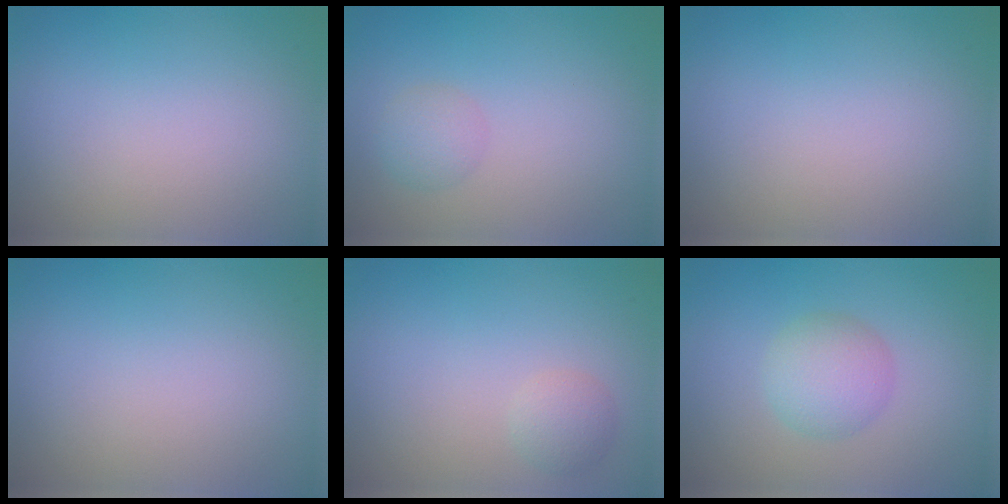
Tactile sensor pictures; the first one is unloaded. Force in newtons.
{"total": 1.6, "press": 1.6, "slide": 0.1}
{"total": 0.0}
{"total": 0.0}
{"total": 1.6, "press": 1.6, "slide": 0.1}
{"total": 3.3, "press": 3.3, "slide": 0.1}